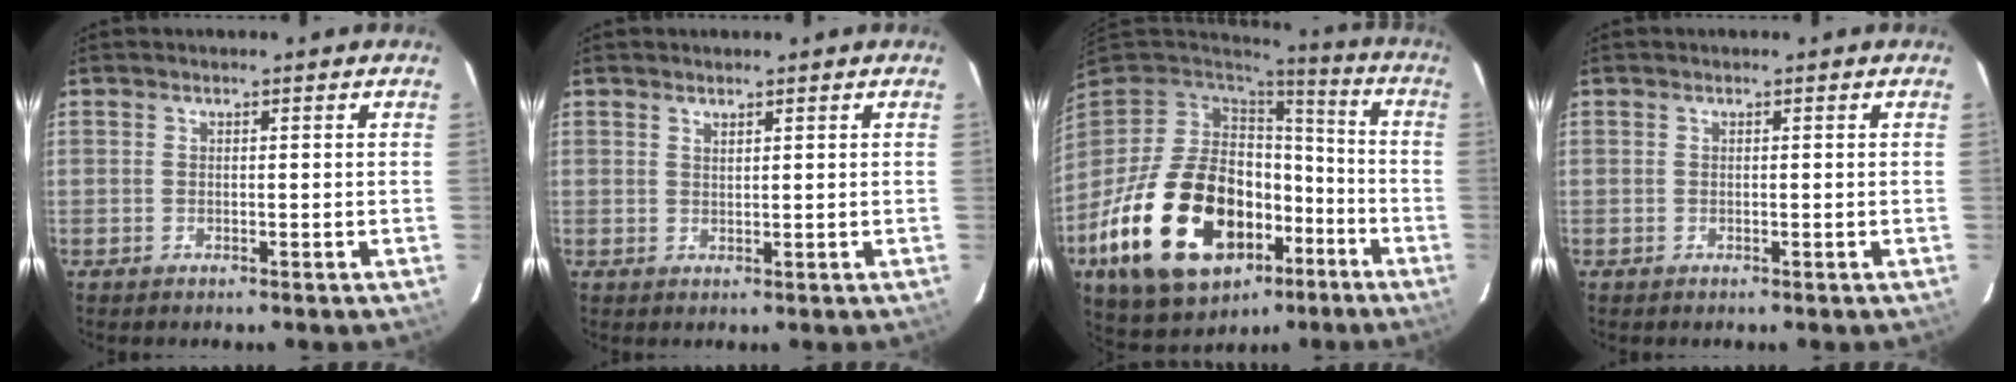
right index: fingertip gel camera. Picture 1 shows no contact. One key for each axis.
{"total": 1.0, "fx": 0.8, "fy": 0.3, "fz": 0.4, "tx": -0.006, "ty": 0.000, "tz": 0.015}
{"total": 28.8, "fx": -10.9, "fy": 17.1, "fz": 20.5, "tx": -0.416, "ty": -0.023, "tz": -0.157}
{"total": 0.0}